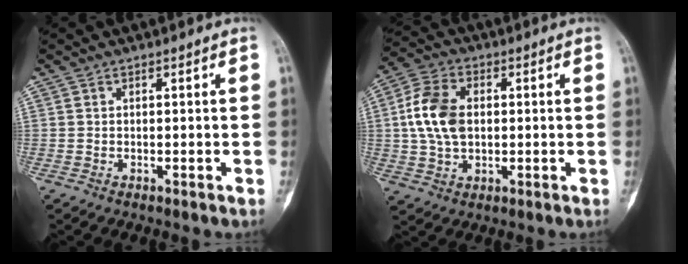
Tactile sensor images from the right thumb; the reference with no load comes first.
{"total": 10.8, "force": [0.9, 7.2, 8.0], "torque": [-0.152, 0.011, 0.017]}